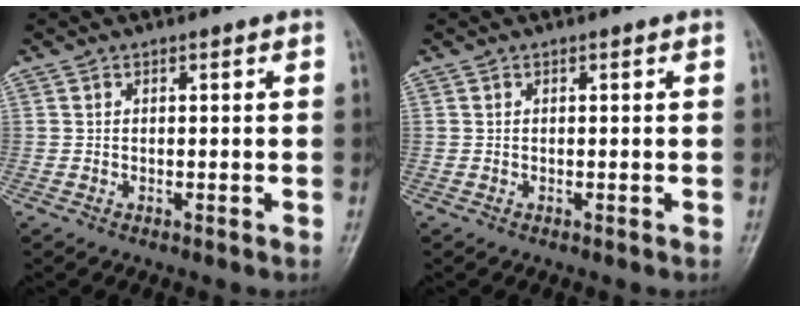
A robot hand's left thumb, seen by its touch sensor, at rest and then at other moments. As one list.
[{"total": 0.0}]